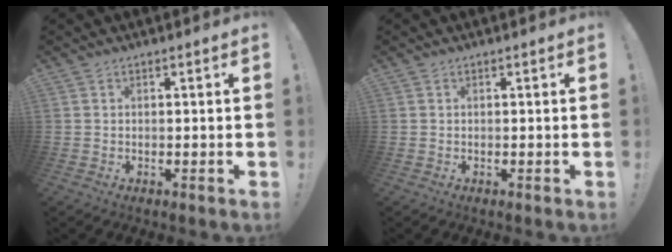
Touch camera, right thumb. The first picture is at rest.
{"total": 0.0}